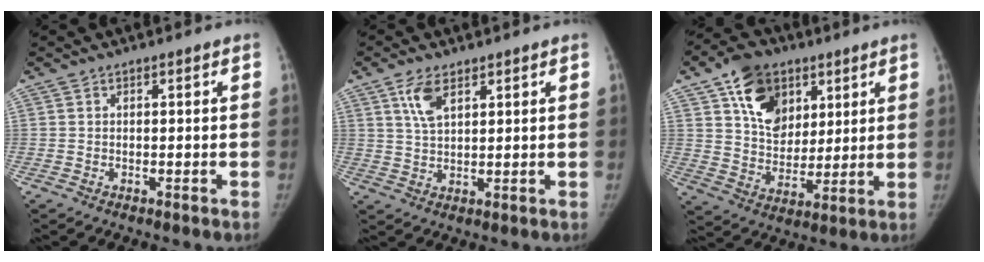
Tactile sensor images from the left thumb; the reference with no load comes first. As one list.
[{"total": 5.2, "force": [2.8, 2.5, 3.6], "torque": [-0.063, -0.010, 0.059]}, {"total": 14.6, "force": [7.0, 10.5, 7.5], "torque": [-0.089, -0.026, 0.124]}]